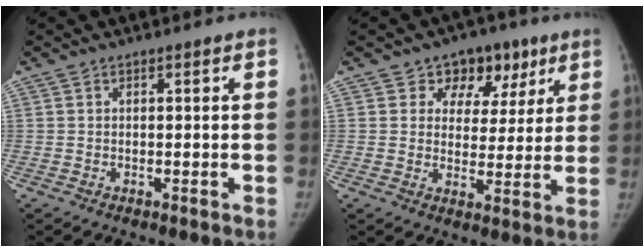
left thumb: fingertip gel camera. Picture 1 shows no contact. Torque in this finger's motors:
{"motor_torque": [-0.05, 0.16, 0.13, 0.19, -0.01]}